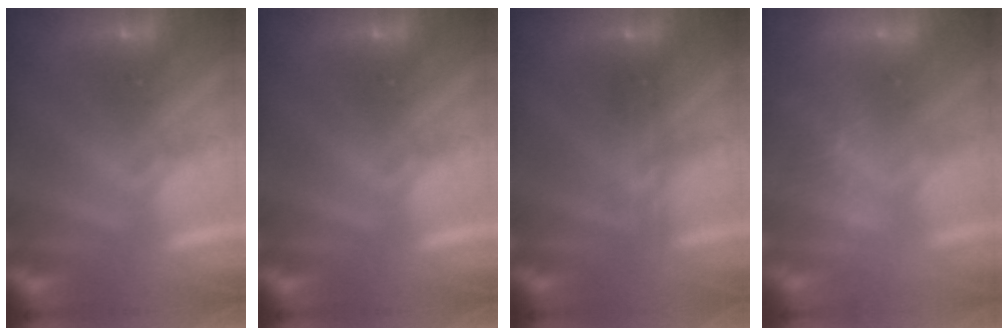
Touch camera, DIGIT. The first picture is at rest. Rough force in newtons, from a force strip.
{"total": 0.0}
{"total": 2.3}
{"total": 3.4}